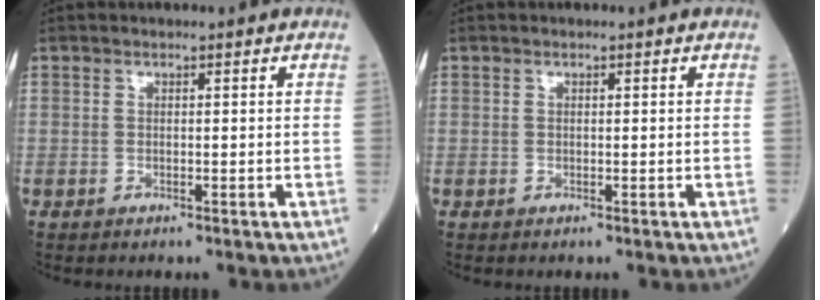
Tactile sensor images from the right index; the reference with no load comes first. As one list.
[{"total": 0.0}]